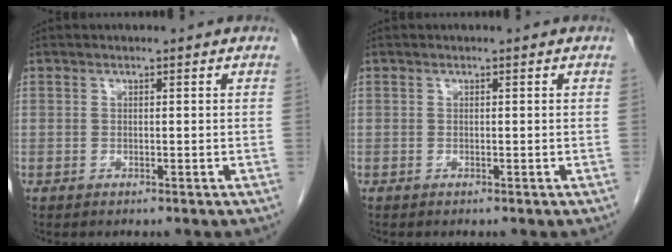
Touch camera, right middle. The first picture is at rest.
{"total": 0.0}